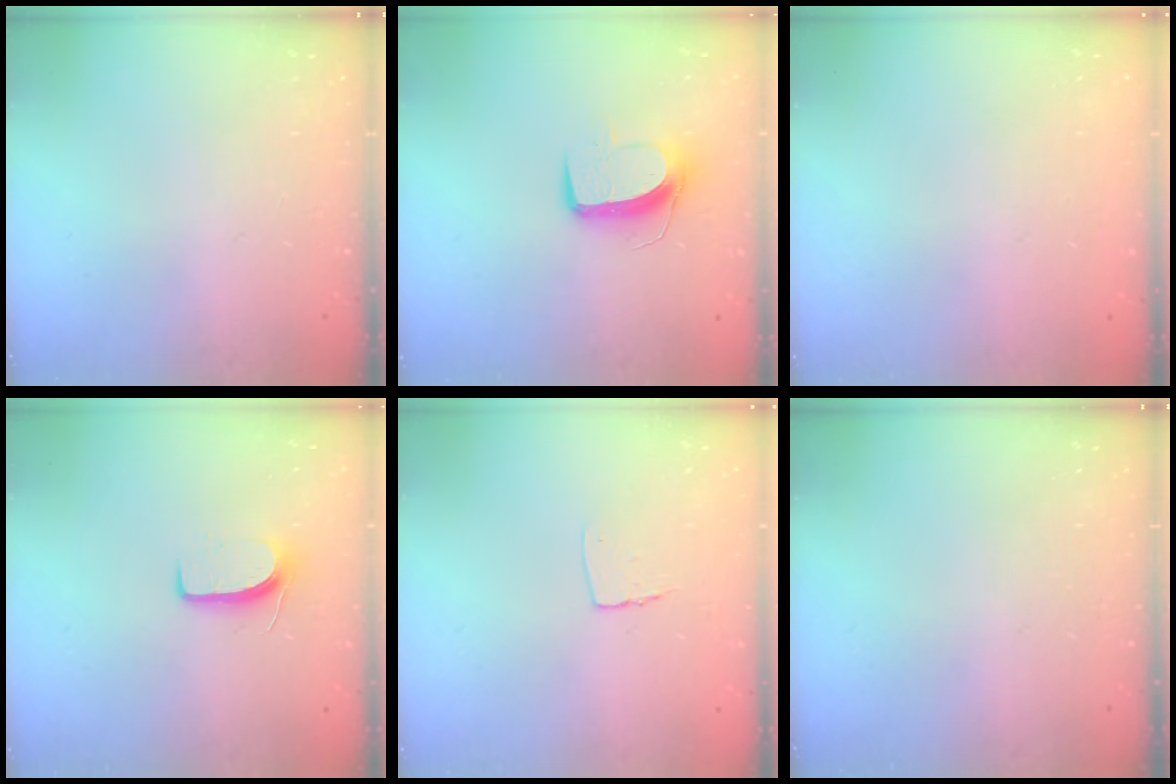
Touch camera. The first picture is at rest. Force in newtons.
{"total": 10.5, "press": 10.5, "slide": 0.8}
{"total": 0.0}
{"total": 7.0, "press": 7.0, "slide": 0.6}
{"total": 5.0, "press": 5.0, "slide": 0.3}
{"total": 0.0}